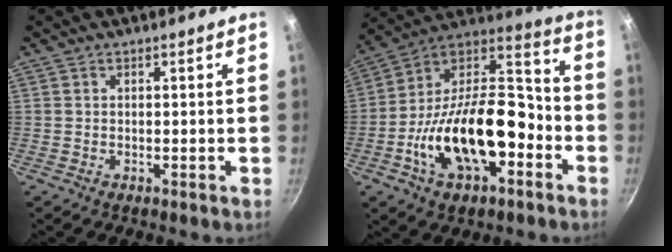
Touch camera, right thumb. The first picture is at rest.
{"total": 24.4, "force": [-7.4, 12.8, 19.4], "torque": [-0.313, 0.060, -0.131]}